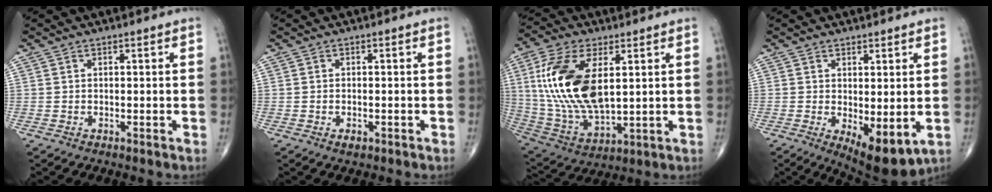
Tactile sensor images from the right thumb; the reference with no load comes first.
{"total": 1.5, "force": [-0.7, 0.8, 1.0], "torque": [-0.018, 0.004, -0.009]}
{"total": 19.9, "force": [4.1, 10.1, 16.6], "torque": [-0.339, -0.019, 0.084]}
{"total": 8.6, "force": [-1.5, 3.4, 7.7], "torque": [-0.107, -0.023, -0.011]}